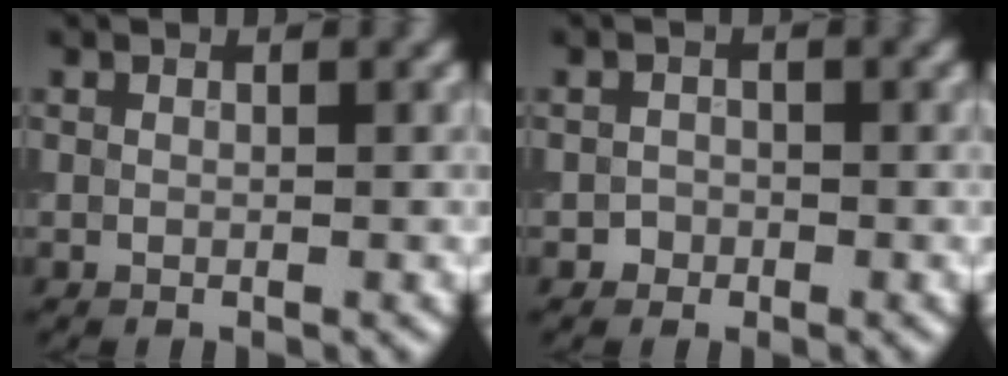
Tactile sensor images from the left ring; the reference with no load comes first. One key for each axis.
{"total": 0.8, "fx": -0.4, "fy": 0.7, "fz": -0.1, "tx": 0.011, "ty": 0.003, "tz": -0.008}